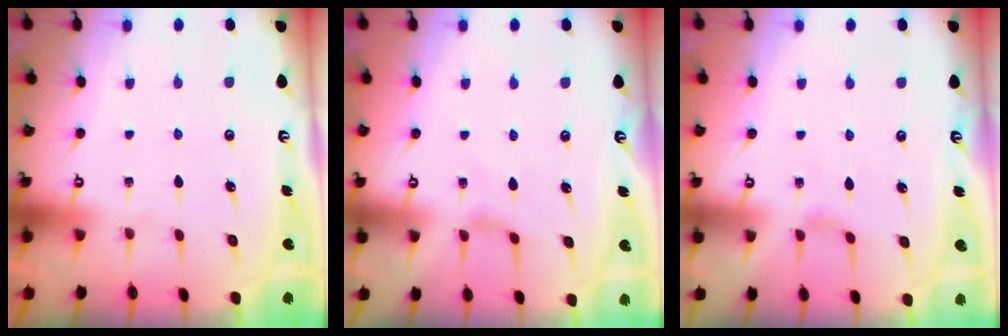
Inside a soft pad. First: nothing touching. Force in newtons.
{"total": 1.7, "press": 1.6, "slide": 0.4}
{"total": 0.0}